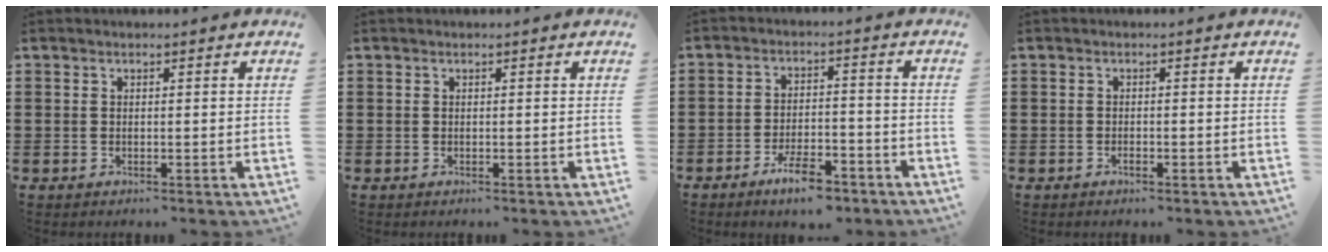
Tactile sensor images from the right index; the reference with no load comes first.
{"total": 0.0}
{"total": 6.4, "force": [-4.8, 1.7, 3.8], "torque": [-0.072, 0.007, -0.087]}
{"total": 0.7, "force": [-0.5, 0.2, 0.4], "torque": [-0.011, -0.002, -0.008]}